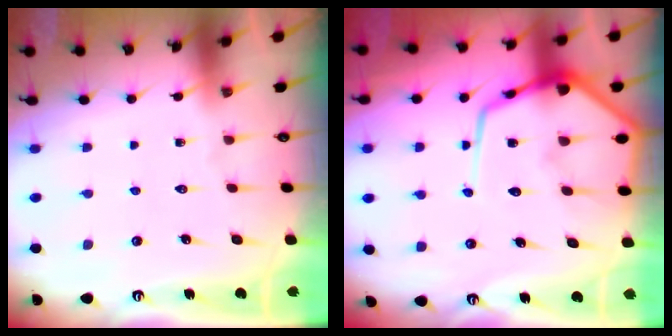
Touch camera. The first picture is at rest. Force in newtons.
{"total": 15.3, "press": 15.2, "slide": 1.4}